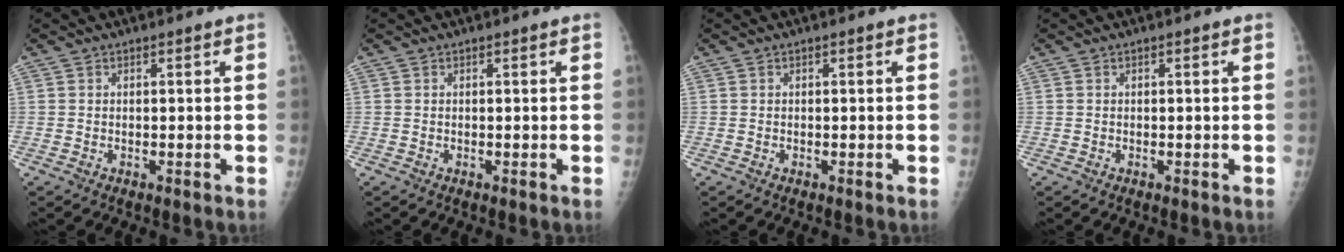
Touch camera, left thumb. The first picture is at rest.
{"total": 0.0}
{"total": 0.0}
{"total": 0.0}